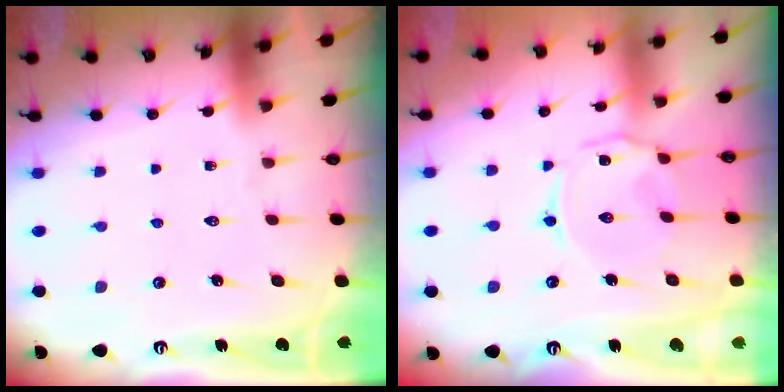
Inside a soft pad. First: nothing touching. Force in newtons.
{"total": 3.8, "press": 3.7, "slide": 0.7}